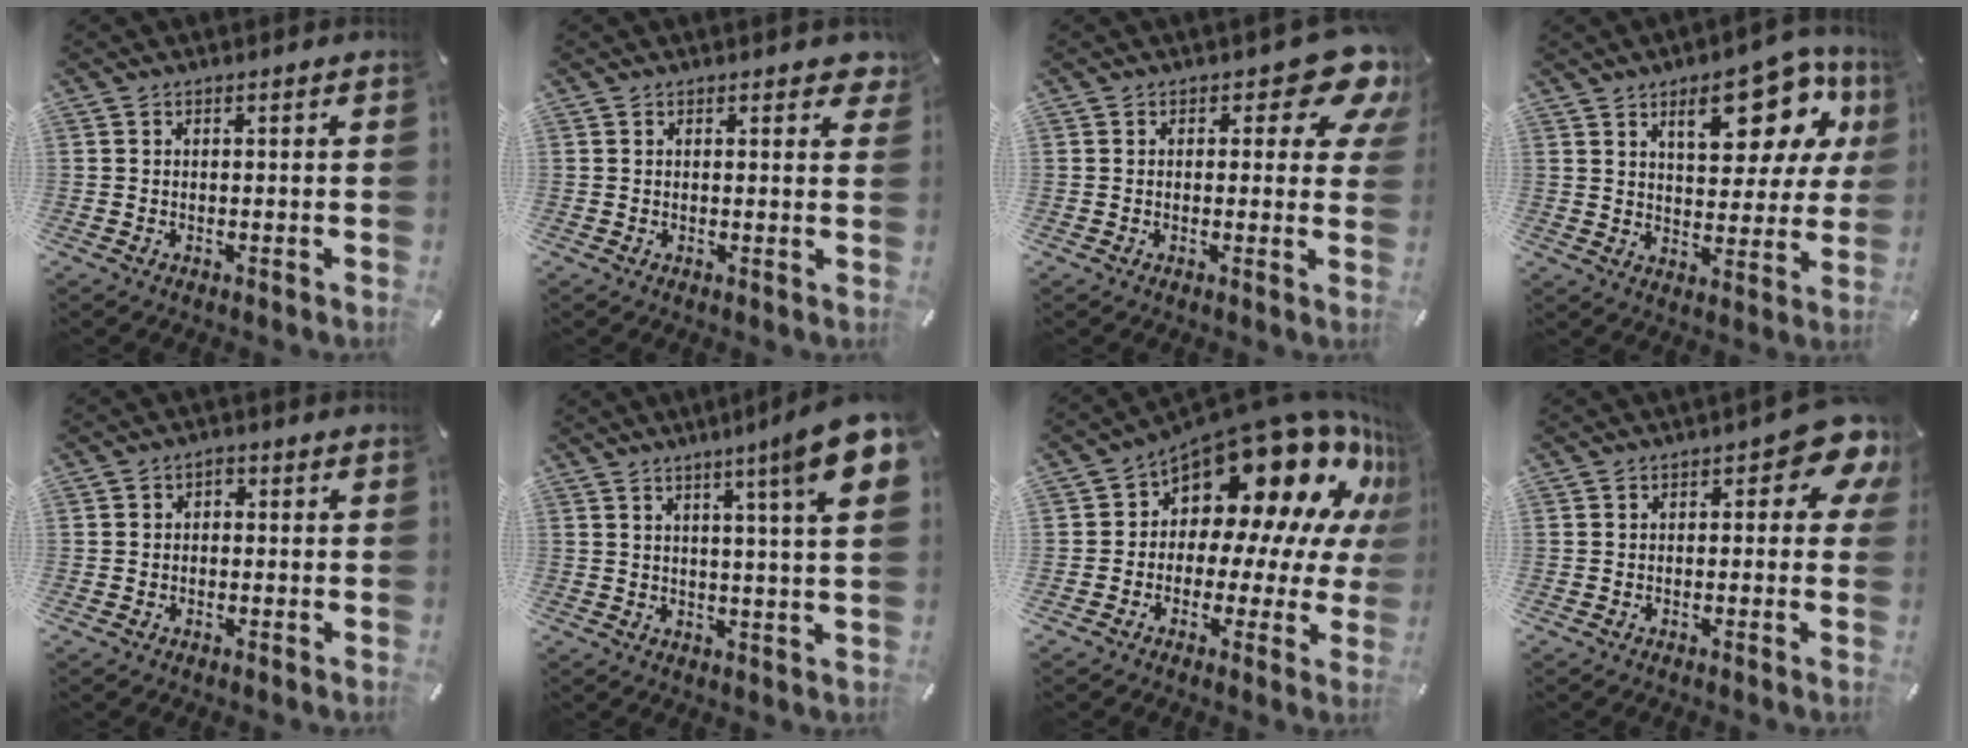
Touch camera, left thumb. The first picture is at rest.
{"total": 1.8, "force": [1.2, 0.9, 1.0], "torque": [0.001, -0.004, 0.016]}
{"total": 10.5, "force": [5.5, 4.9, 7.5], "torque": [-0.082, -0.034, 0.090]}
{"total": 17.4, "force": [9.1, 8.7, 12.0], "torque": [-0.157, -0.040, 0.148]}
{"total": 2.0, "force": [-0.8, 1.7, 0.5], "torque": [-0.008, 0.012, -0.019]}
{"total": 11.9, "force": [5.7, 0.0, 10.5], "torque": [-0.165, -0.029, 0.084]}
{"total": 20.0, "force": [11.5, 10.5, 12.6], "torque": [-0.193, -0.105, 0.199]}
{"total": 7.7, "force": [2.7, 3.6, 6.2], "torque": [-0.074, -0.017, 0.041]}